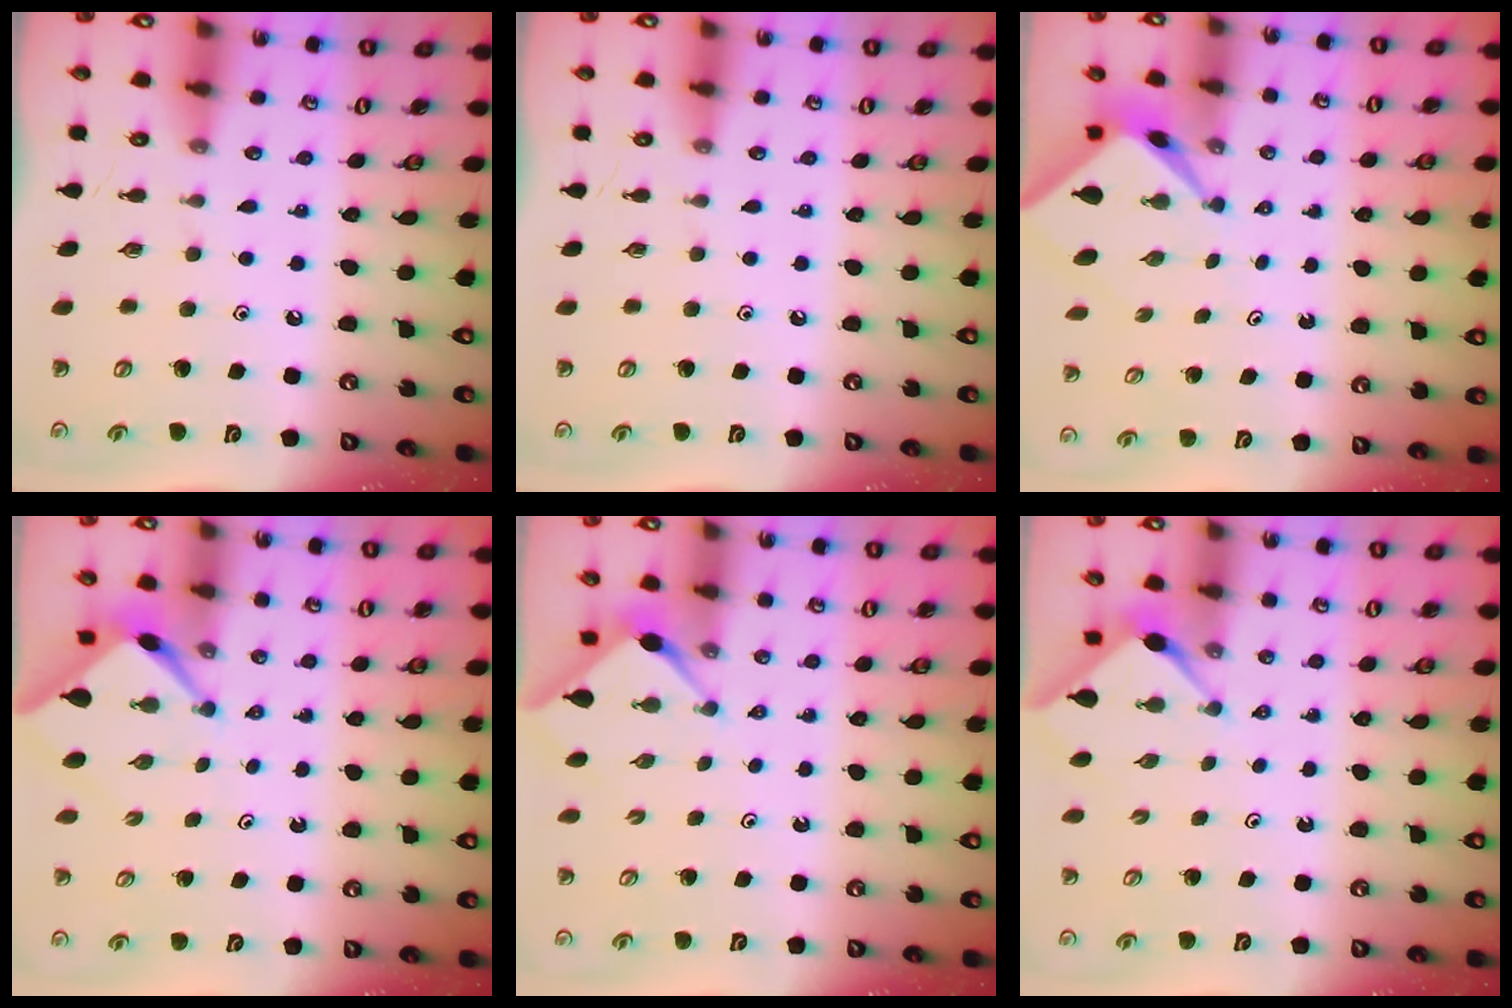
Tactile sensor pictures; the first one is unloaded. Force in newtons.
{"total": 0.0}
{"total": 2.4, "press": 2.4, "slide": 0.2}
{"total": 2.5, "press": 2.5, "slide": 0.3}
{"total": 3.0, "press": 3.0, "slide": 0.3}
{"total": 3.0, "press": 2.9, "slide": 0.5}